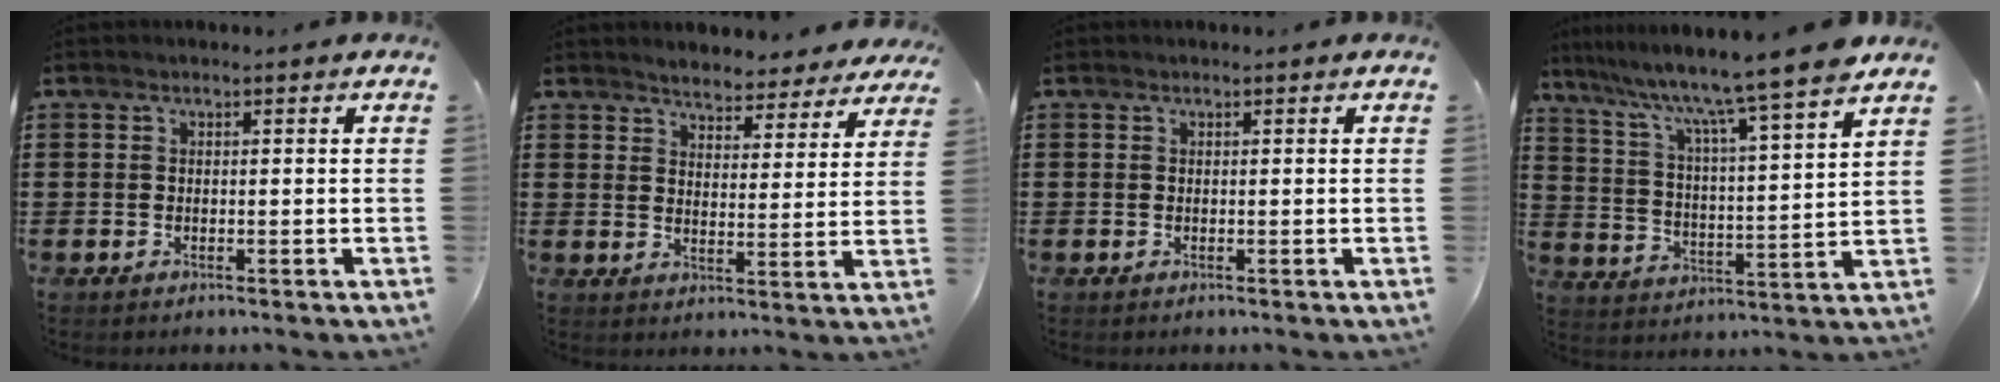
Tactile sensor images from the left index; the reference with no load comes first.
{"total": 3.7, "force": [3.7, 0.5, 0.0], "torque": [-0.020, -0.016, 0.064]}
{"total": 0.0}
{"total": 8.7, "force": [7.3, -1.5, 4.5], "torque": [-0.117, -0.058, 0.113]}